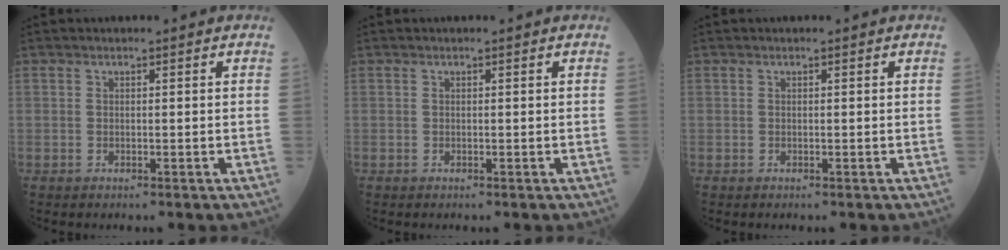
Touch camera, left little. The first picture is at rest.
{"total": 0.0}
{"total": 0.0}